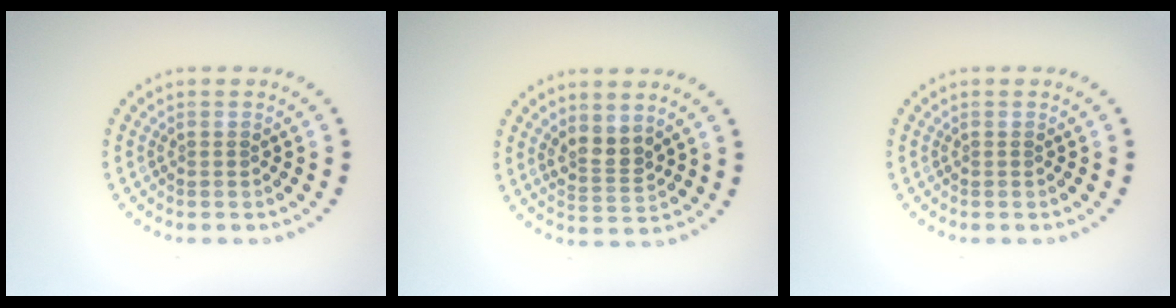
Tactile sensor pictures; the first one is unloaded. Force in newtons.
{"total": 2.5, "press": 2.2, "slide": 1.2}
{"total": 0.0}